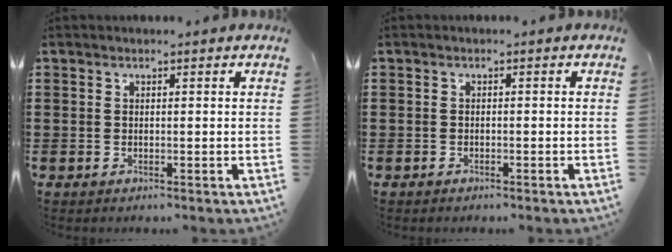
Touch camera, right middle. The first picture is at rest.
{"total": 0.5, "force": [-0.5, 0.2, 0.1], "torque": [-0.002, 0.000, -0.011]}